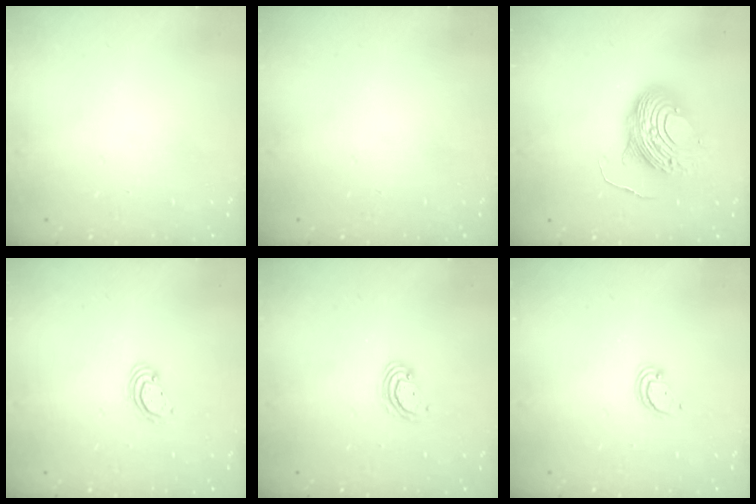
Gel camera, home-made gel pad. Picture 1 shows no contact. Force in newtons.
{"total": 0.0}
{"total": 12.7, "press": 12.7, "slide": 1.3}
{"total": 2.2, "press": 2.2, "slide": 0.2}
{"total": 4.1, "press": 4.1, "slide": 0.4}
{"total": 2.8, "press": 2.8, "slide": 0.2}